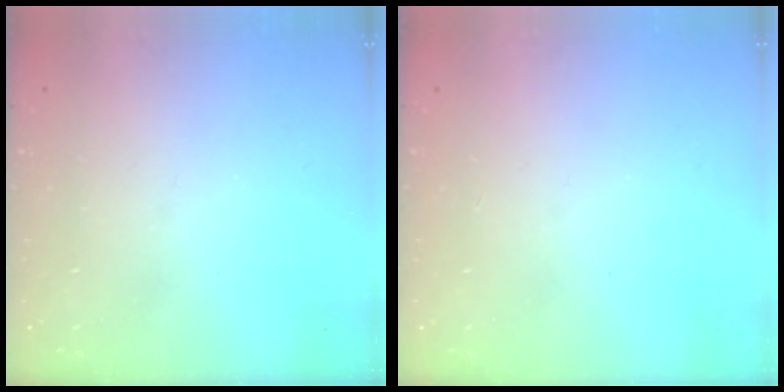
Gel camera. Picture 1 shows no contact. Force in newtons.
{"total": 1.1, "press": 1.1, "slide": 0.1}